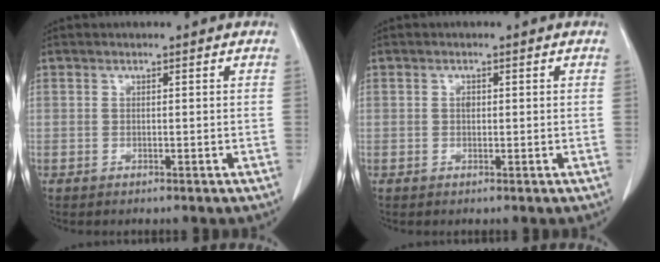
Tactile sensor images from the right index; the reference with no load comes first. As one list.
[{"total": 0.9, "force": [0.1, 0.6, 0.6], "torque": [-0.011, 0.002, 0.000]}]